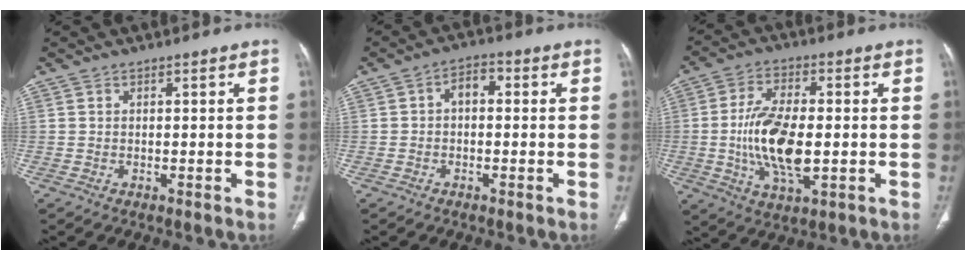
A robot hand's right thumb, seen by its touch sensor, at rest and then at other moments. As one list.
[{"total": 3.8, "force": [0.1, 2.5, 2.9], "torque": [-0.035, 0.016, -0.010]}, {"total": 13.6, "force": [-1.3, 6.3, 12.0], "torque": [-0.226, -0.004, -0.022]}]